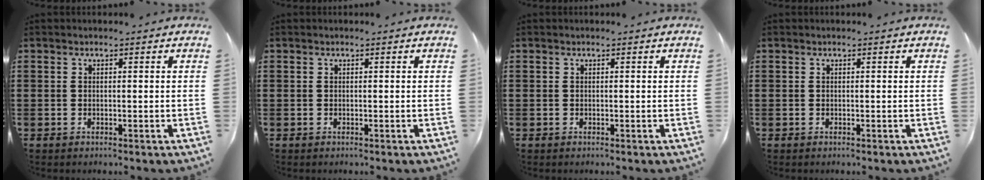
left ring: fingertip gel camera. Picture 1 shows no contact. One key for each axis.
{"total": 0.0}
{"total": 0.0}
{"total": 0.0}